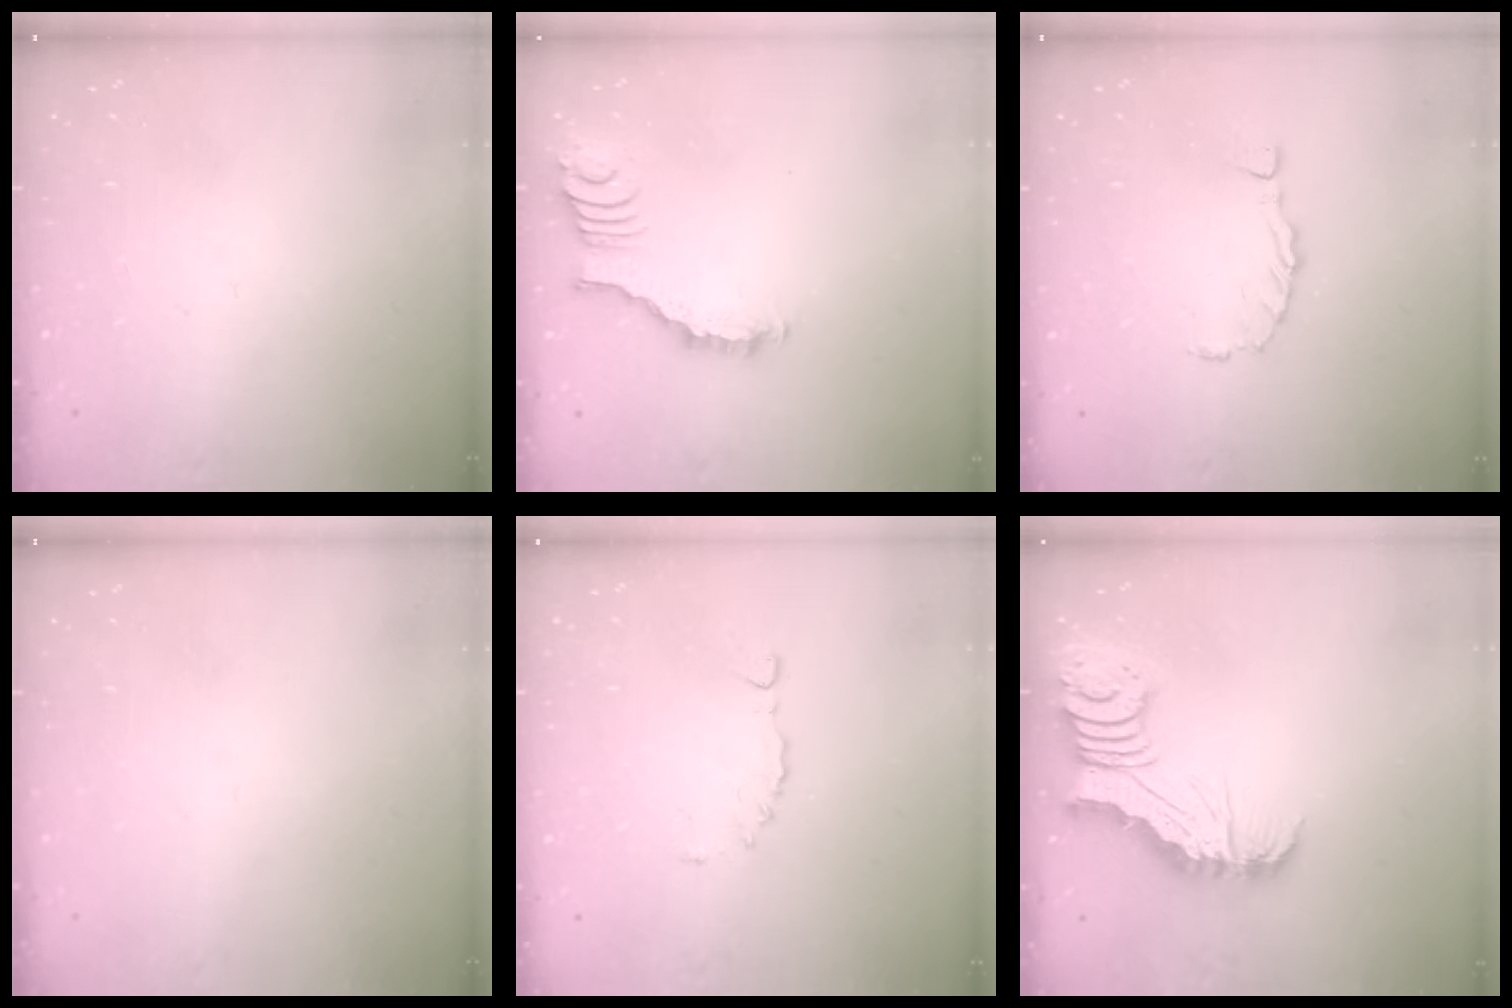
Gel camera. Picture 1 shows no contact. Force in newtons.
{"total": 2.5, "press": 2.5, "slide": 0.4}
{"total": 0.8, "press": 0.8, "slide": 0.1}
{"total": 0.0}
{"total": 5.9, "press": 5.9, "slide": 0.7}
{"total": 8.6, "press": 8.5, "slide": 1.2}